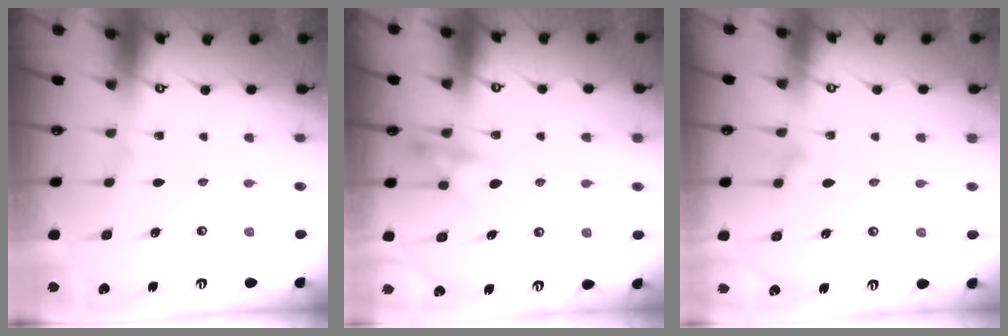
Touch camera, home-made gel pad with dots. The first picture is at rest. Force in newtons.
{"total": 10.5, "press": 10.4, "slide": 1.2}
{"total": 7.3, "press": 7.2, "slide": 0.6}